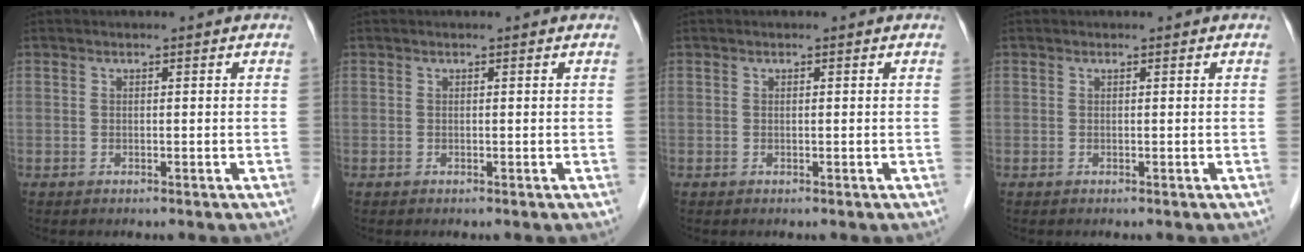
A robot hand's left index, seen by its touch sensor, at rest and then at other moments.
{"total": 0.0}
{"total": 0.0}
{"total": 0.0}